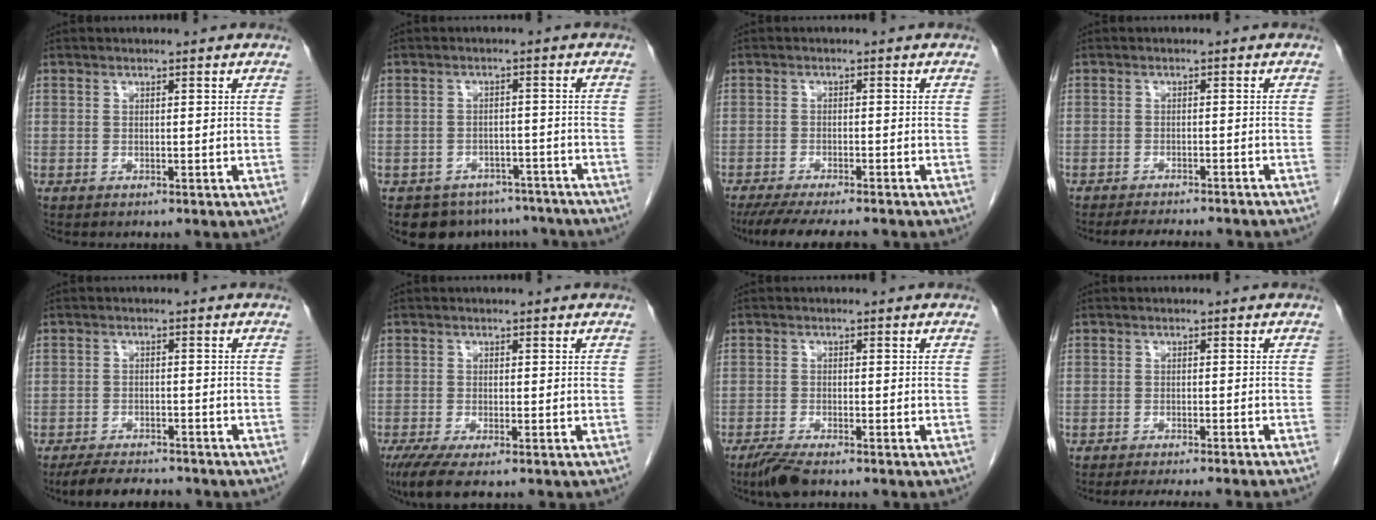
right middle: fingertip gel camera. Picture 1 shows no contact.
{"total": 9.5, "force": [-7.8, 5.3, 1.3], "torque": [-0.005, 0.015, -0.089]}
{"total": 10.7, "force": [-9.2, 1.5, 5.3], "torque": [-0.077, -0.019, -0.133]}
{"total": 9.8, "force": [-8.8, 1.5, 4.0], "torque": [-0.051, -0.010, -0.110]}
{"total": 7.2, "force": [-6.4, 1.8, 2.6], "torque": [-0.043, -0.014, -0.100]}
{"total": 4.8, "force": [-3.3, 0.7, 3.4], "torque": [-0.061, -0.014, -0.056]}
{"total": 3.7, "force": [-2.9, 0.5, 2.2], "torque": [-0.047, -0.009, -0.055]}
{"total": 9.4, "force": [-8.4, -0.2, 4.1], "torque": [-0.036, -0.017, -0.109]}